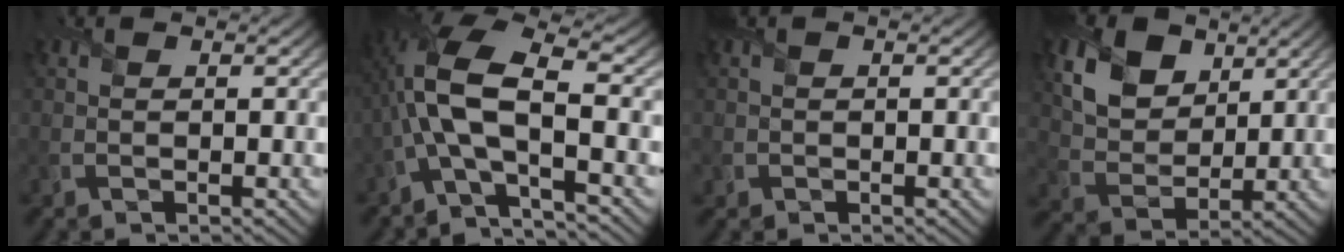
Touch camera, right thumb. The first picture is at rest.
{"total": 10.7, "force": [-1.9, 3.9, 9.8], "torque": [-0.221, 0.009, -0.052]}
{"total": 0.7, "force": [-0.3, 0.7, 0.0], "torque": [0.004, -0.005, -0.007]}
{"total": 9.2, "force": [4.5, 6.3, 5.0], "torque": [-0.138, -0.006, 0.080]}